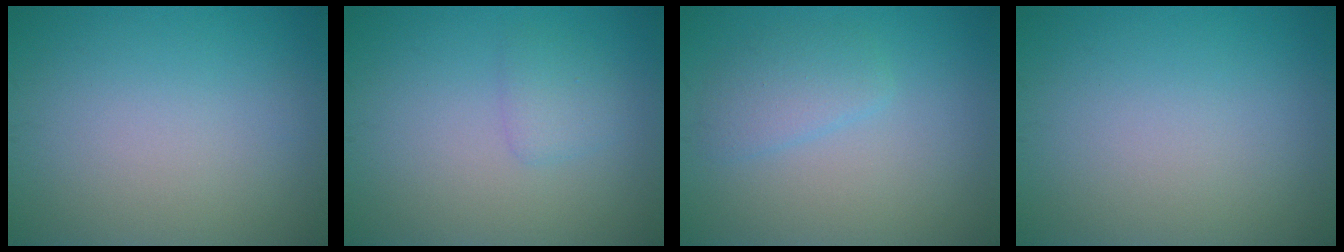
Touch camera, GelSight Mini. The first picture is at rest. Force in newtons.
{"total": 1.5, "press": 1.4, "slide": 0.1}
{"total": 2.1, "press": 2.1, "slide": 0.2}
{"total": 0.0}